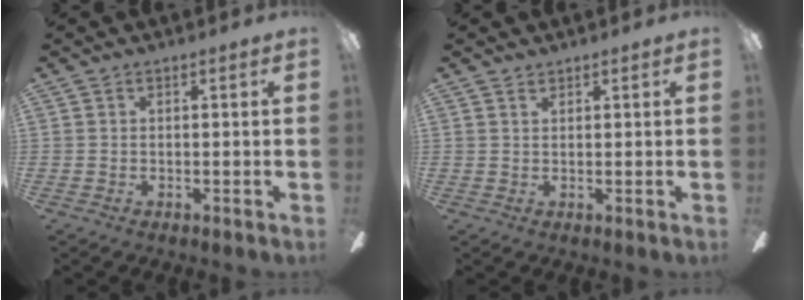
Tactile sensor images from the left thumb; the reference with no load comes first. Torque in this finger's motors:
{"motor_torque": [-0.10, 0.27, 0.03, -0.02, 0.02]}